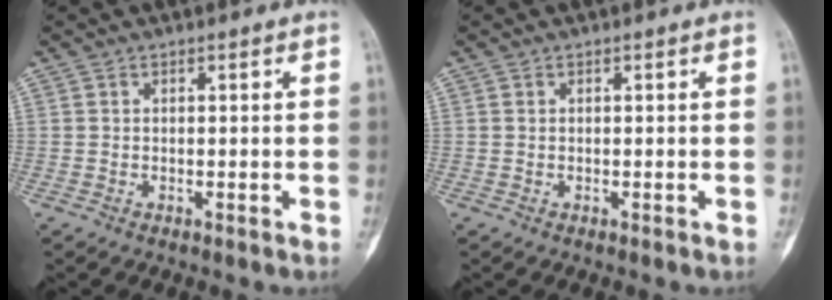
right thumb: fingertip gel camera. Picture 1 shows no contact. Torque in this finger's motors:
{"motor_torque": [-0.01, -0.31, 0.17, 0.06, -0.05]}